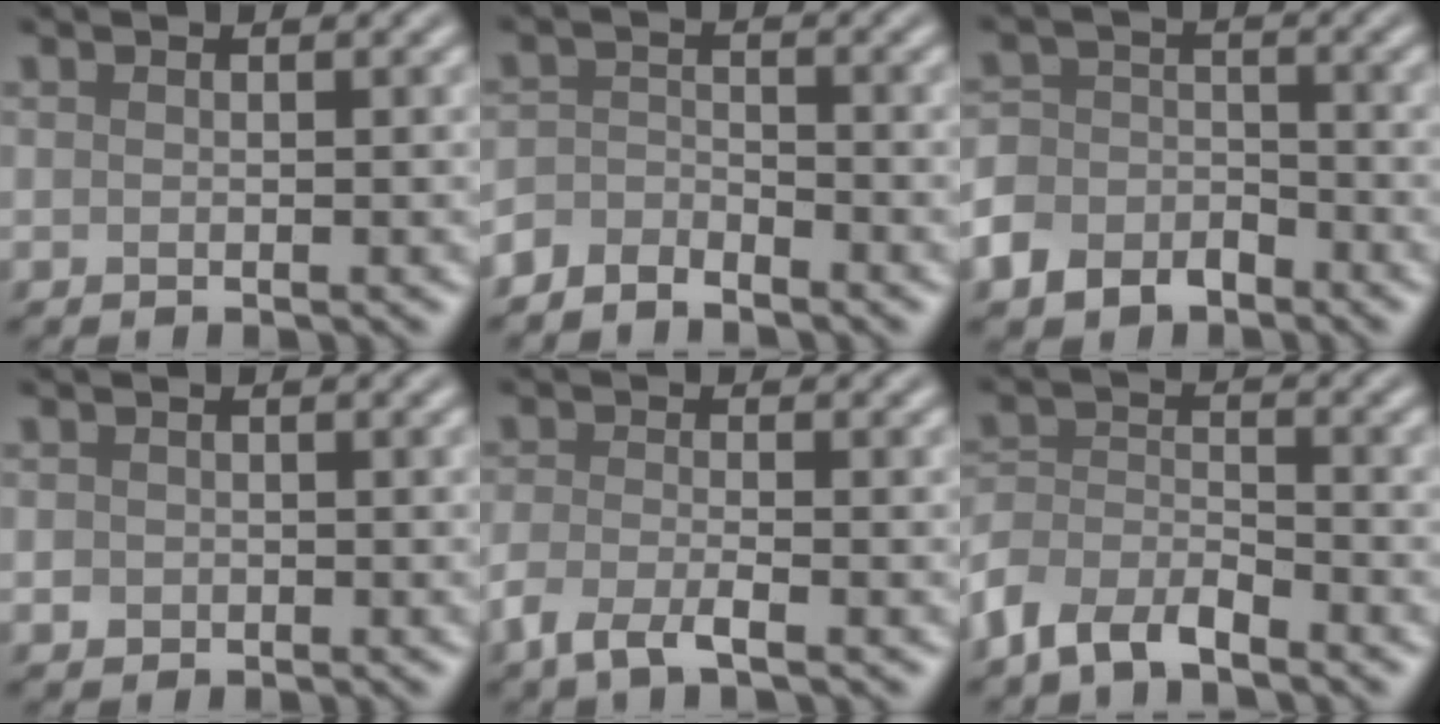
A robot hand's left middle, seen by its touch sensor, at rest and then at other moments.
{"total": 2.5, "force": [-2.3, 0.9, 0.4], "torque": [-0.009, 0.004, -0.054]}
{"total": 4.5, "force": [-3.0, 3.1, 1.3], "torque": [-0.030, 0.000, -0.066]}
{"total": 0.9, "force": [-0.2, 0.9, 0.3], "torque": [0.000, -0.005, -0.006]}
{"total": 2.8, "force": [-1.8, 0.8, 2.0], "torque": [-0.049, -0.005, -0.044]}
{"total": 4.7, "force": [-3.8, 1.9, 2.0], "torque": [-0.037, -0.002, -0.084]}